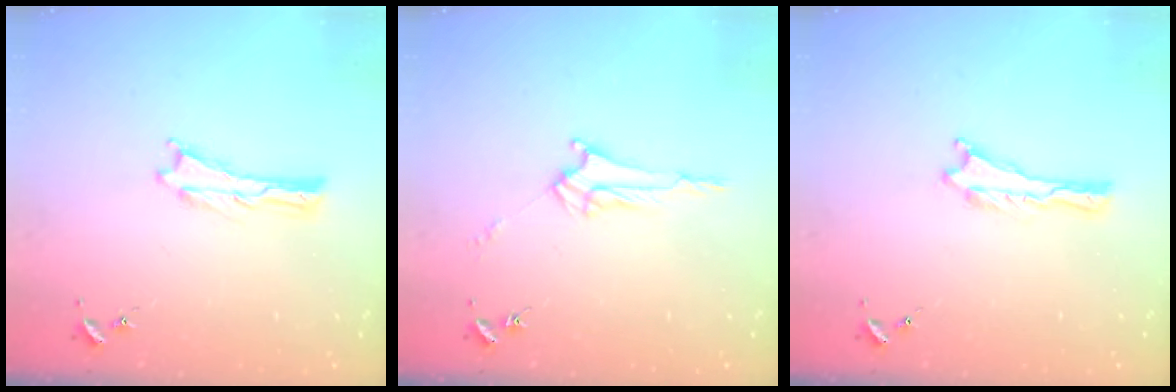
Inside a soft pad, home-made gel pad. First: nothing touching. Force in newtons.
{"total": 3.0, "press": 3.0, "slide": 0.3}
{"total": 0.0}